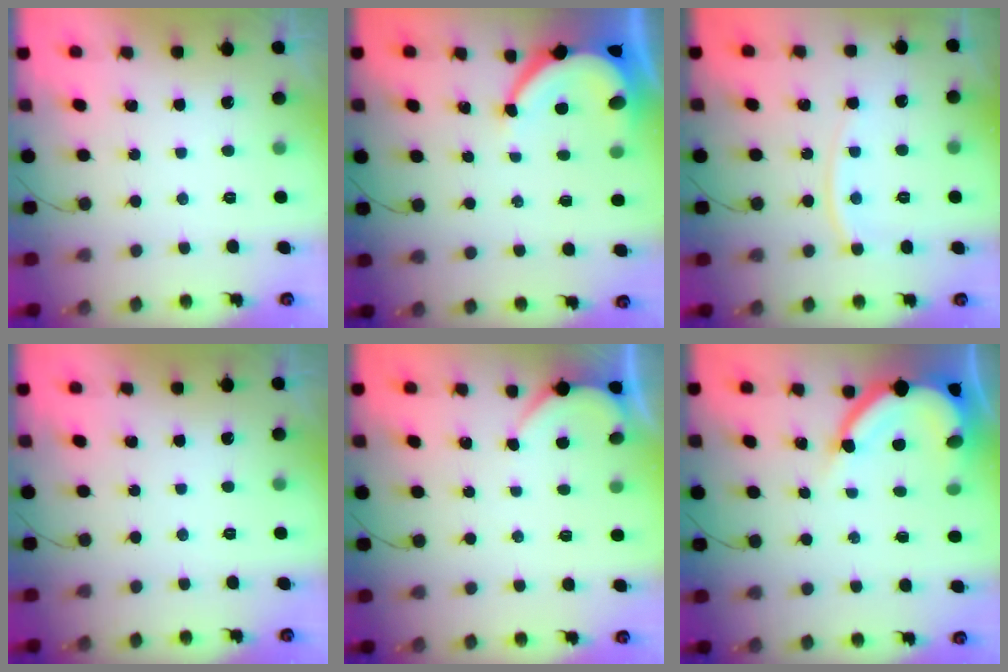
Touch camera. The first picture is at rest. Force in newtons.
{"total": 6.6, "press": 6.5, "slide": 0.8}
{"total": 8.0, "press": 7.9, "slide": 1.0}
{"total": 0.0}
{"total": 2.1, "press": 2.1, "slide": 0.3}
{"total": 10.6, "press": 10.5, "slide": 1.2}